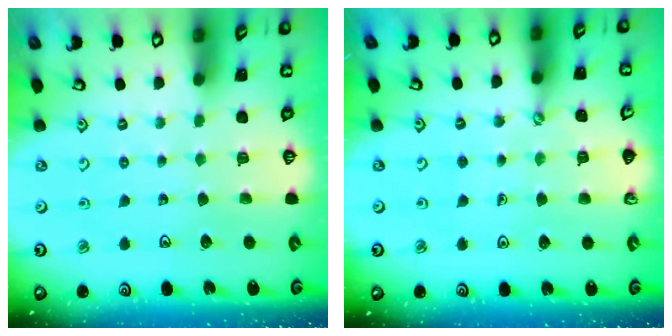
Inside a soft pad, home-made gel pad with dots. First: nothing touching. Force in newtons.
{"total": 1.4, "press": 1.3, "slide": 0.3}